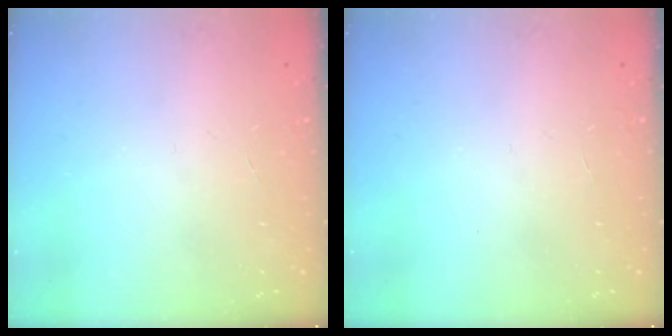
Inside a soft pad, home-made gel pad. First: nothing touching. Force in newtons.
{"total": 0.0}